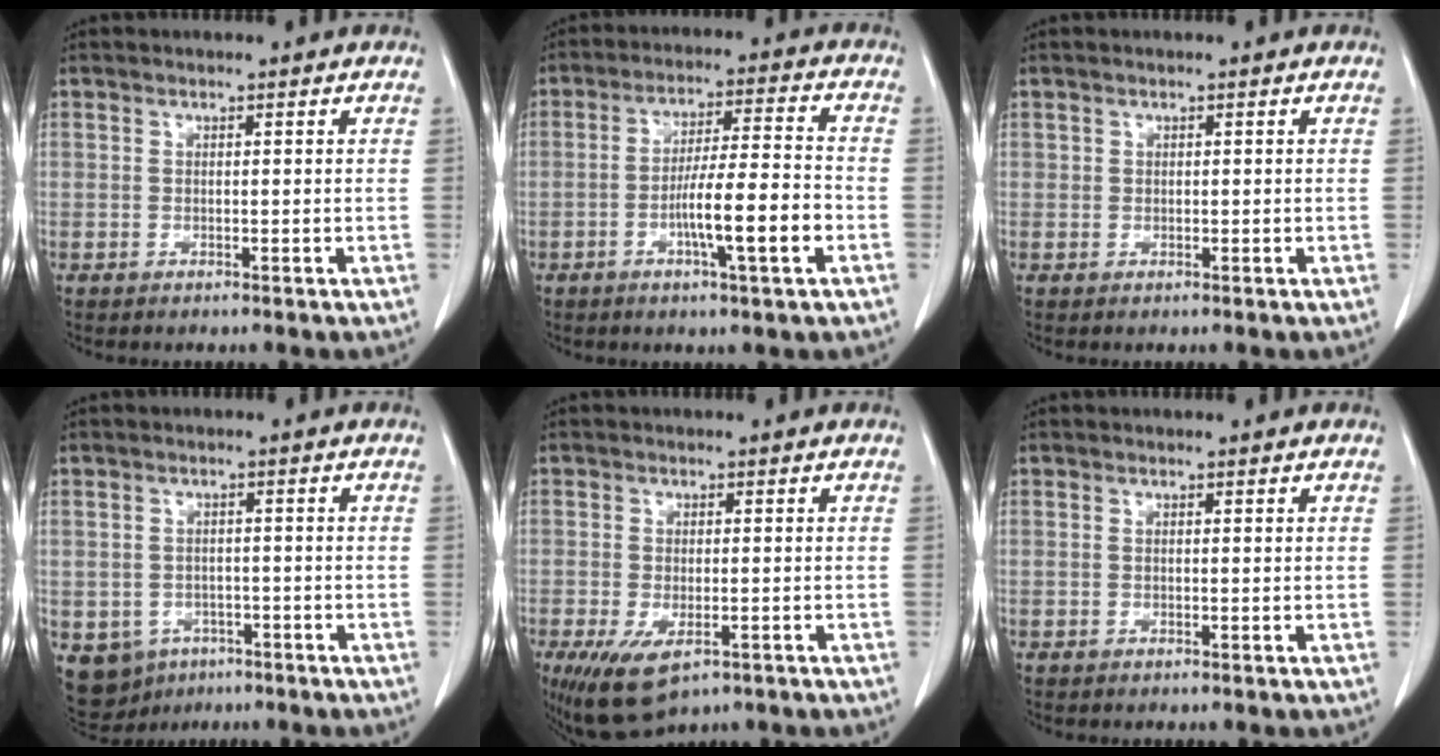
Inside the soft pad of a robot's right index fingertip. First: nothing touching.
{"total": 10.3, "force": [-3.4, 0.6, 9.7], "torque": [-0.160, 0.004, -0.058]}
{"total": 0.6, "force": [0.2, 0.5, 0.1], "torque": [0.005, 0.002, 0.002]}
{"total": 8.7, "force": [-4.0, 7.5, 2.0], "torque": [-0.049, 0.008, -0.049]}
{"total": 7.6, "force": [-4.1, 3.6, 5.4], "torque": [-0.092, -0.016, -0.063]}
{"total": 0.0}